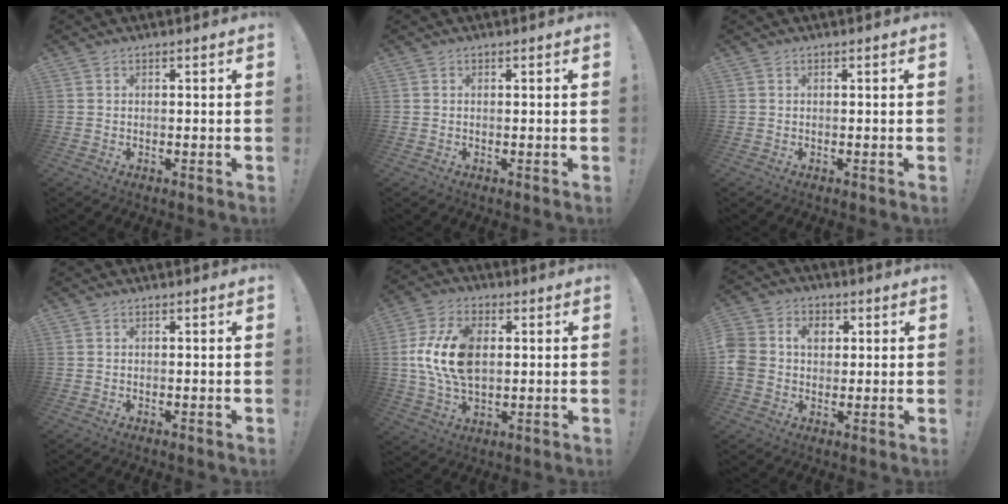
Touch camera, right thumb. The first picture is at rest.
{"total": 0.0}
{"total": 0.0}
{"total": 0.0}
{"total": 16.6, "force": [1.6, 10.3, 12.9], "torque": [-0.246, 0.006, 0.032]}
{"total": 9.2, "force": [1.5, 7.6, 4.9], "torque": [-0.087, 0.010, 0.032]}